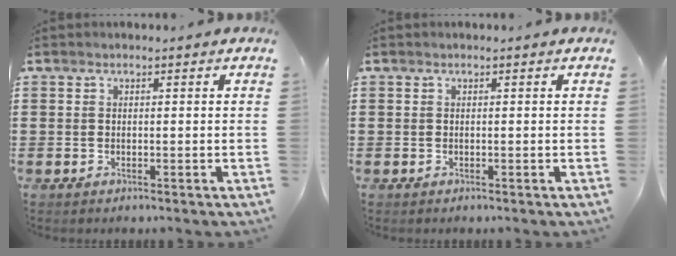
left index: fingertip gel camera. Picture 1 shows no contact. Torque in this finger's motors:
{"motor_torque": [0.02, 0.02, 0.00, 0.00]}